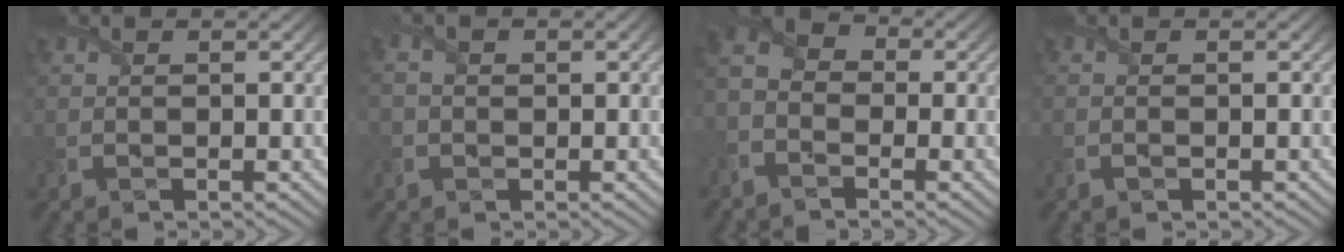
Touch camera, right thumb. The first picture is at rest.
{"total": 2.1, "force": [-0.2, 1.3, 1.6], "torque": [-0.036, 0.002, -0.006]}
{"total": 5.6, "force": [-3.0, 3.8, 2.9], "torque": [-0.070, -0.001, -0.070]}
{"total": 0.5, "force": [-0.5, 0.1, 0.1], "torque": [-0.001, -0.002, -0.011]}